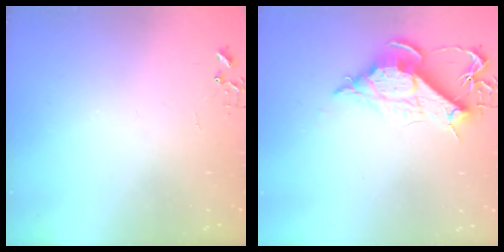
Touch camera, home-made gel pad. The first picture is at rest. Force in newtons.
{"total": 11.5, "press": 11.4, "slide": 1.2}